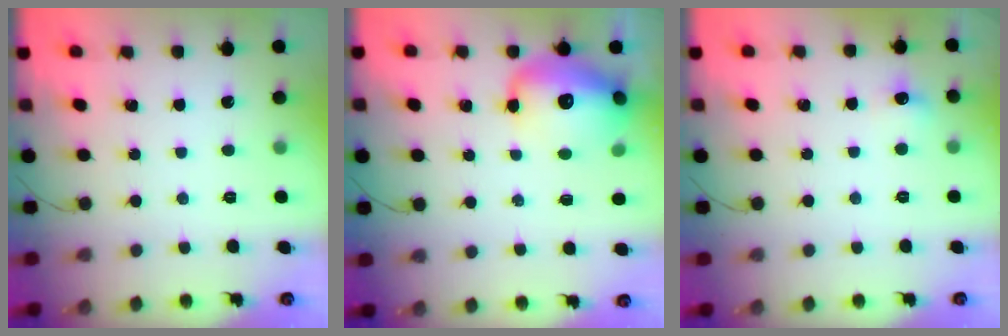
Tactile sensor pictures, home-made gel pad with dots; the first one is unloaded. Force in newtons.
{"total": 17.5, "press": 17.1, "slide": 4.0}
{"total": 6.0, "press": 5.7, "slide": 1.7}